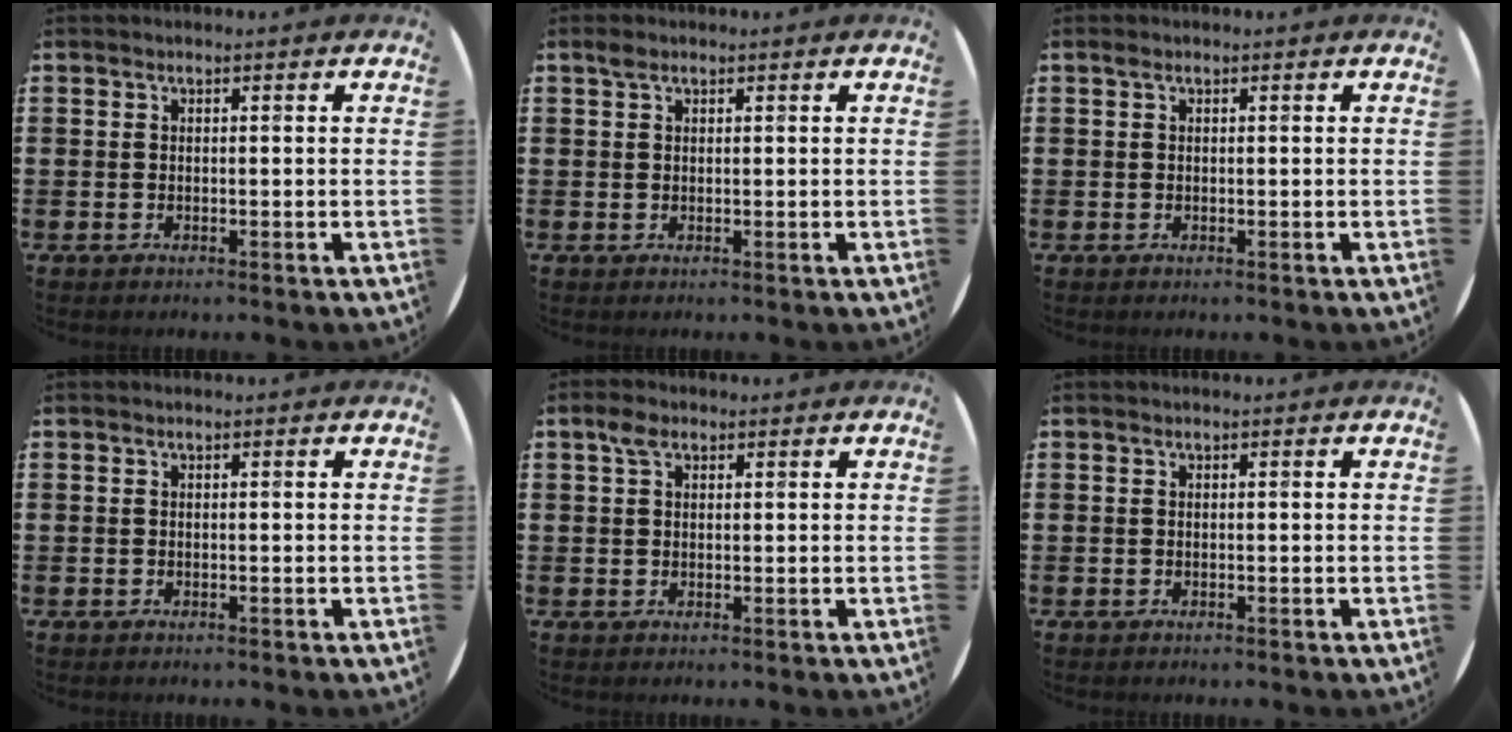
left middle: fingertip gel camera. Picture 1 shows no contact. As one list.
[{"total": 0.9, "force": [0.6, 0.5, 0.4], "torque": [-0.002, 0.002, 0.009]}, {"total": 0.0}, {"total": 0.0}, {"total": 2.2, "force": [1.3, 1.3, 1.2], "torque": [-0.019, 0.002, 0.023]}, {"total": 0.0}]